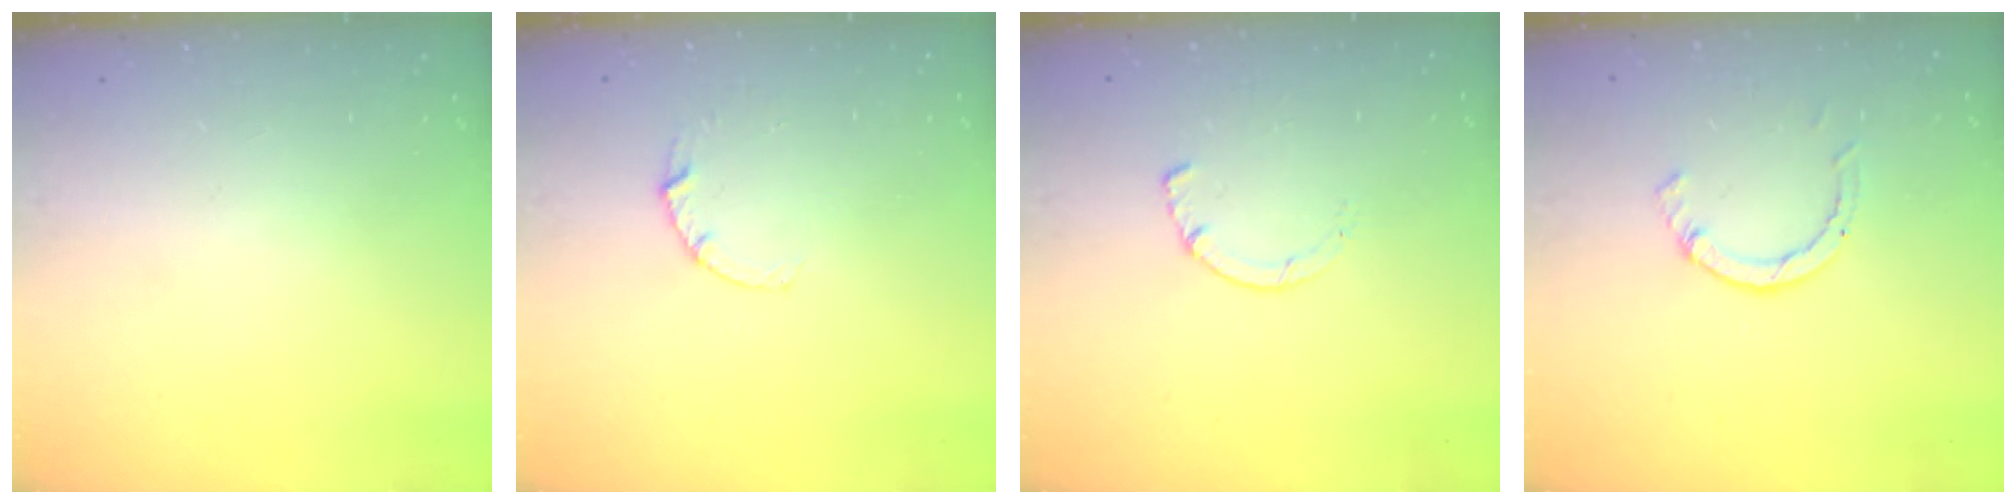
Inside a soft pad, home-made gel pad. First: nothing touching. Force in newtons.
{"total": 3.2, "press": 3.2, "slide": 0.4}
{"total": 1.4, "press": 1.4, "slide": 0.3}
{"total": 2.3, "press": 2.3, "slide": 0.3}